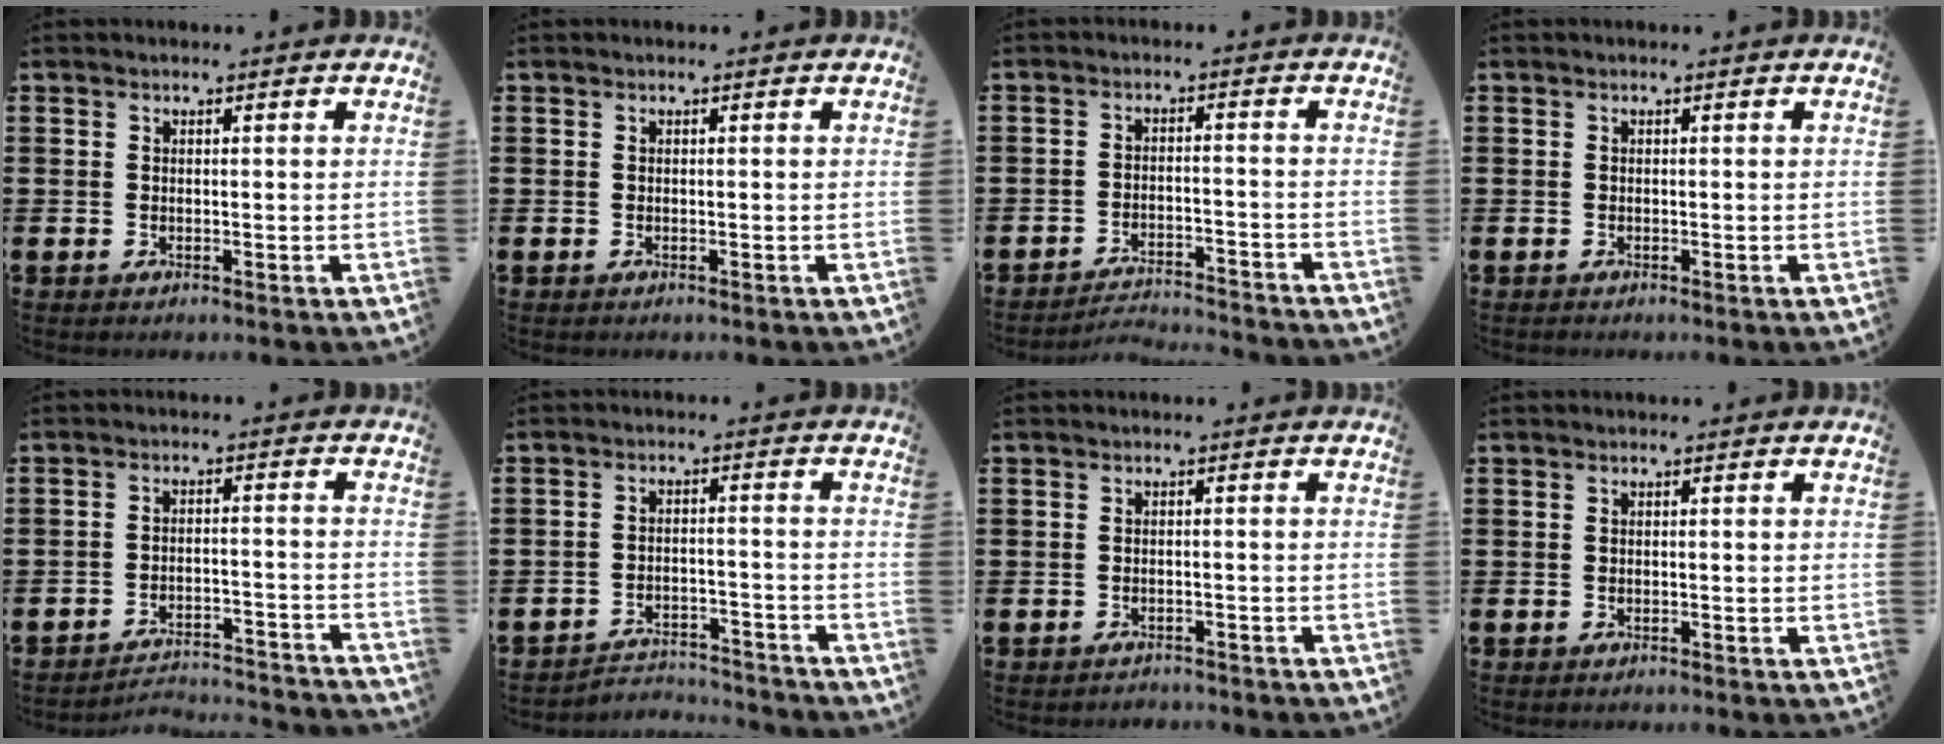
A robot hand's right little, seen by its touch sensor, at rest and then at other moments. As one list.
[{"total": 0.0}, {"total": 2.9, "force": [-2.9, 0.0, 0.0], "torque": [-0.006, 0.002, -0.063]}, {"total": 0.0}, {"total": 3.0, "force": [-3.0, 0.2, 0.1], "torque": [-0.008, 0.005, -0.066]}, {"total": 3.5, "force": [-3.5, 0.3, 0.0], "torque": [-0.007, 0.003, -0.076]}, {"total": 1.1, "force": [-1.1, 0.0, -0.2], "torque": [-0.001, 0.003, -0.025]}, {"total": 0.0}]